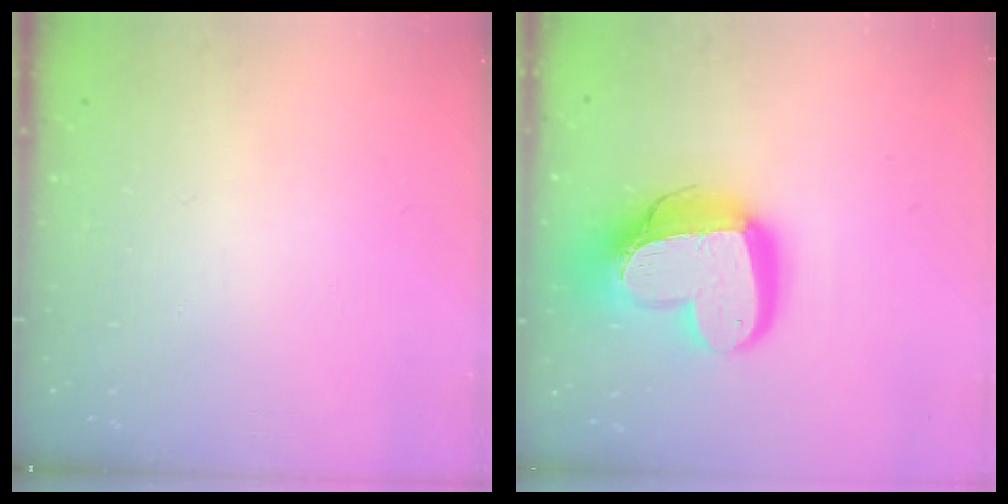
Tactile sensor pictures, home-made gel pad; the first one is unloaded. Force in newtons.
{"total": 21.9, "press": 21.8, "slide": 2.2}